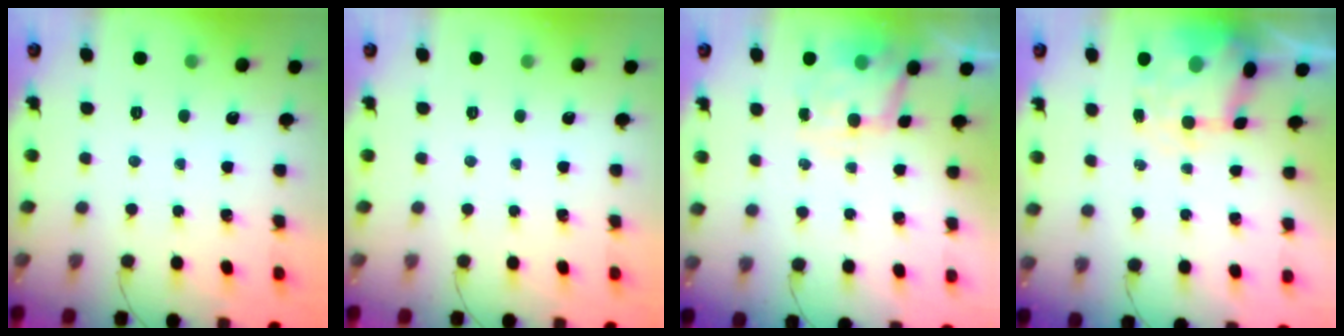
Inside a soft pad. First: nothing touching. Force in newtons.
{"total": 0.0}
{"total": 5.3, "press": 5.2, "slide": 1.1}
{"total": 6.0, "press": 5.8, "slide": 1.6}